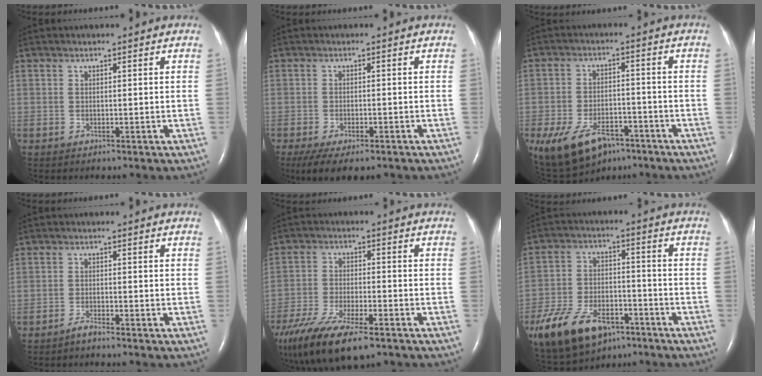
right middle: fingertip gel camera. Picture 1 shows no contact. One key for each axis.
{"total": 8.4, "fx": -6.1, "fy": 2.8, "fz": 5.1, "tx": -0.076, "ty": -0.014, "tz": -0.092}
{"total": 12.0, "fx": -7.4, "fy": 6.4, "fz": 7.0, "tx": -0.139, "ty": -0.002, "tz": -0.116}
{"total": 1.5, "fx": -1.4, "fy": -0.2, "fz": 0.4, "tx": -0.016, "ty": -0.002, "tz": -0.027}
{"total": 18.8, "fx": -12.8, "fy": 6.7, "fz": 12.0, "tx": -0.264, "ty": -0.032, "tz": -0.217}
{"total": 17.7, "fx": -10.8, "fy": 9.5, "fz": 10.3, "tx": -0.242, "ty": -0.009, "tz": -0.183}